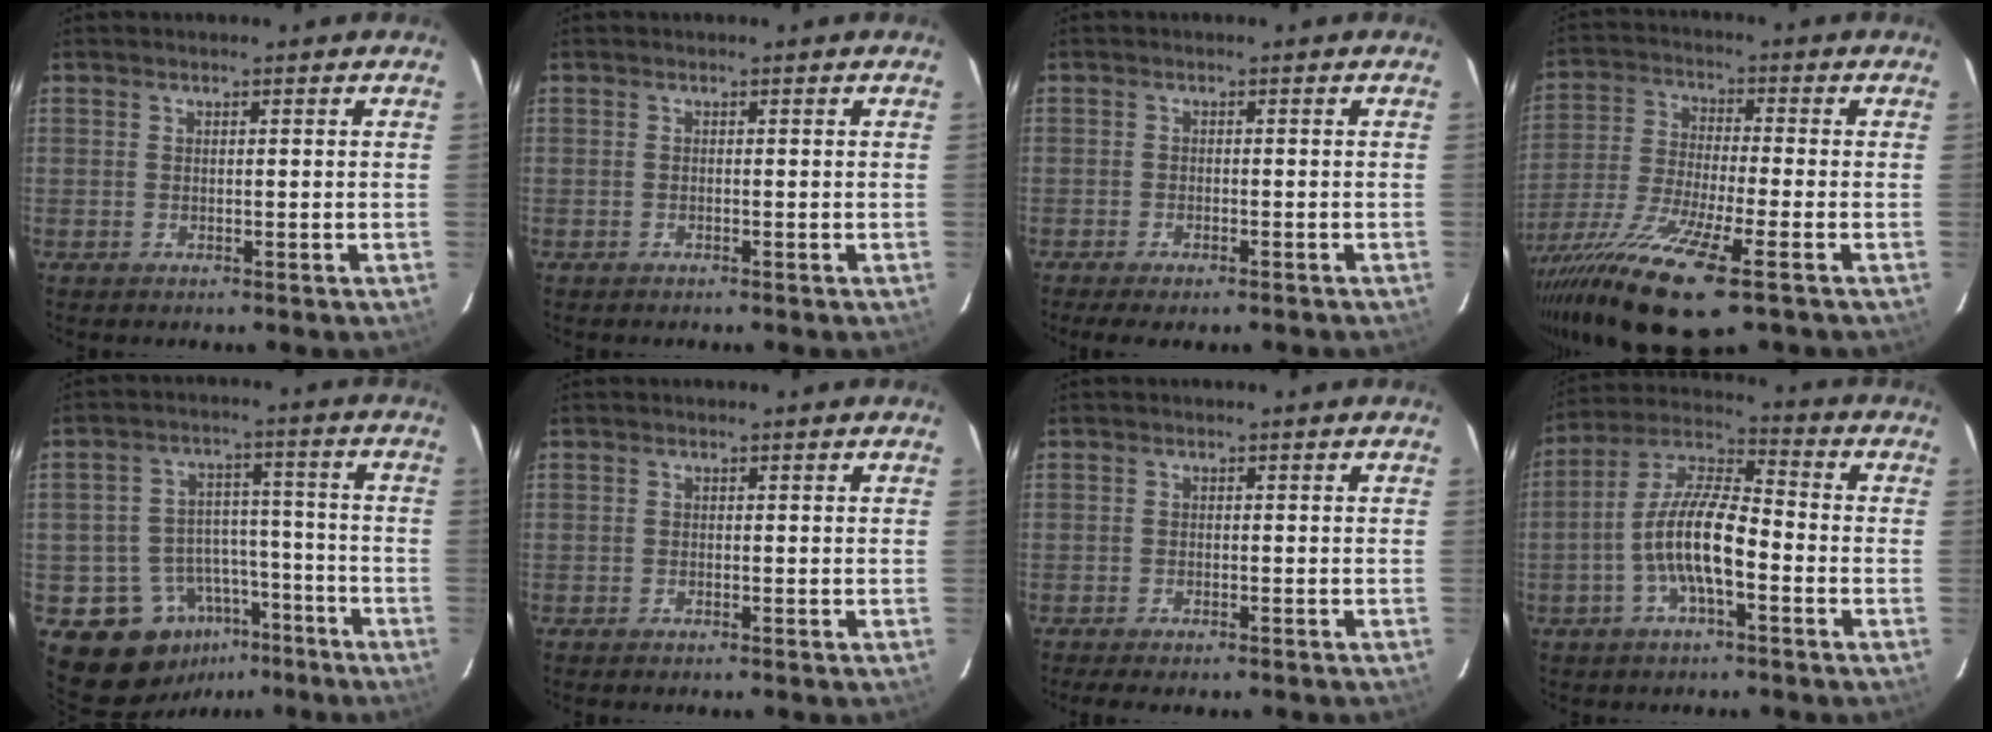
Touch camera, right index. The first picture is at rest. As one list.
[{"total": 0.0}, {"total": 4.9, "force": [-3.9, 1.4, 2.7], "torque": [-0.068, -0.017, -0.061]}, {"total": 16.3, "force": [-10.0, 2.5, 12.7], "torque": [-0.257, -0.054, -0.191]}, {"total": 13.0, "force": [-7.9, 9.6, 3.7], "torque": [-0.079, 0.045, -0.098]}, {"total": 0.8, "force": [-0.7, 0.2, 0.2], "torque": [-0.008, -0.001, -0.015]}, {"total": 4.9, "force": [-4.1, 1.3, 2.4], "torque": [-0.058, -0.014, -0.062]}, {"total": 11.2, "force": [-3.8, 3.4, 10.0], "torque": [-0.208, 0.011, -0.076]}]